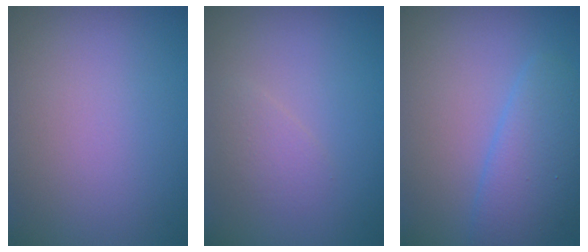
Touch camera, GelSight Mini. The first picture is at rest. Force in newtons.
{"total": 1.4, "press": 1.4, "slide": 0.0}
{"total": 3.8, "press": 3.8, "slide": 0.2}